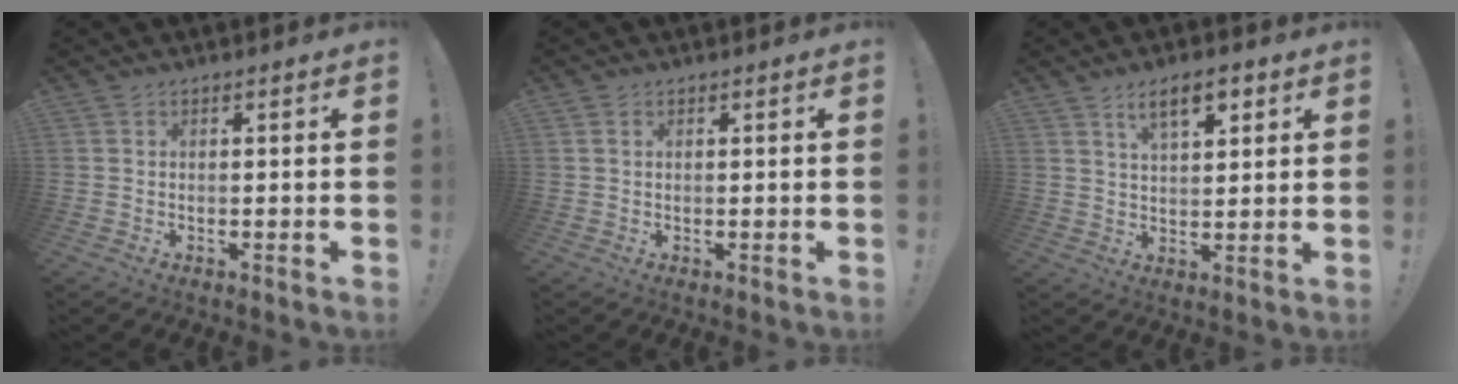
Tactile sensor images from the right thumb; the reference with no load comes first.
{"total": 1.1, "force": [0.5, 0.8, 0.5], "torque": [-0.016, 0.005, 0.011]}
{"total": 8.3, "force": [4.7, 3.3, 5.9], "torque": [-0.083, -0.015, 0.080]}